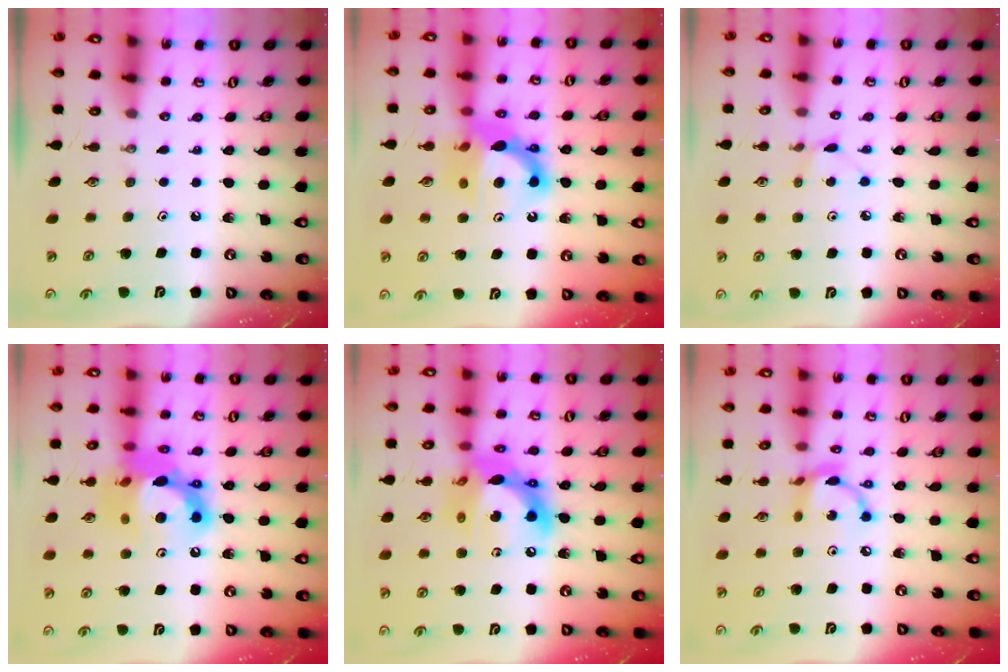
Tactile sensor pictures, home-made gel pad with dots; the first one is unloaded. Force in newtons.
{"total": 11.3, "press": 11.0, "slide": 2.4}
{"total": 2.9, "press": 2.9, "slide": 0.4}
{"total": 18.9, "press": 18.8, "slide": 1.2}
{"total": 16.4, "press": 16.4, "slide": 1.7}
{"total": 9.9, "press": 9.9, "slide": 0.6}